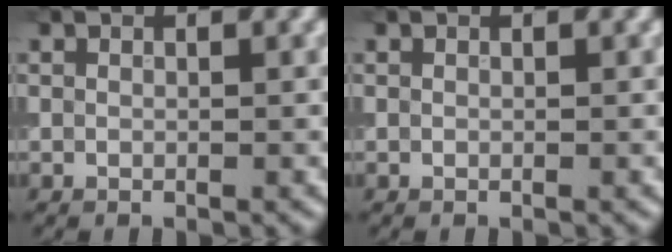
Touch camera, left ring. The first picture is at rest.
{"total": 0.0}